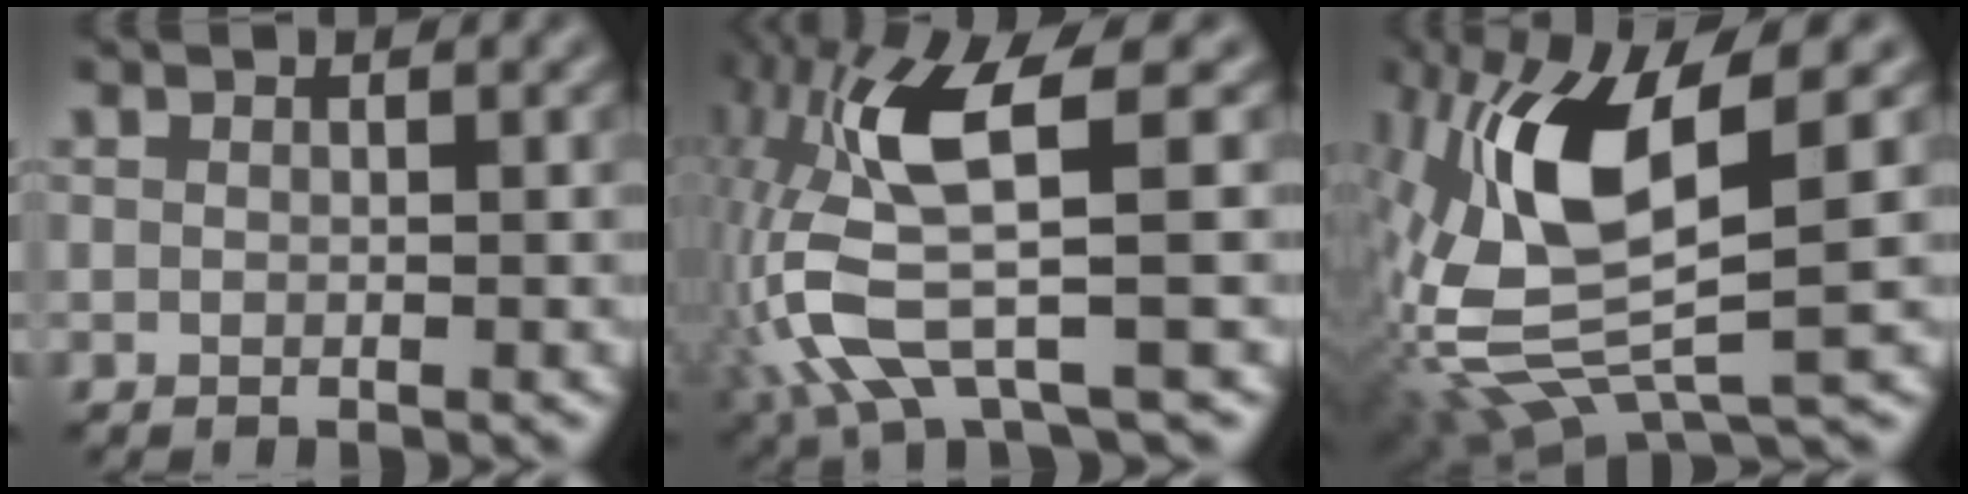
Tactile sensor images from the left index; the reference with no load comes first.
{"total": 9.9, "force": [-0.4, 2.7, 9.5], "torque": [-0.216, -0.003, -0.013]}
{"total": 11.0, "force": [-0.1, 4.1, 10.2], "torque": [-0.222, -0.004, -0.009]}